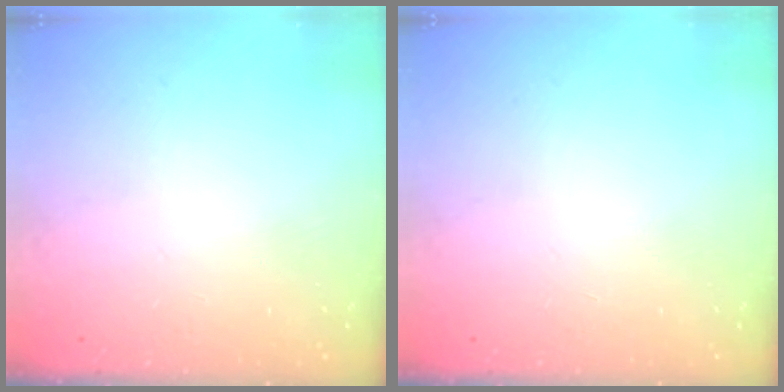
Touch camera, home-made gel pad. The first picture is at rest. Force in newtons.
{"total": 0.0}